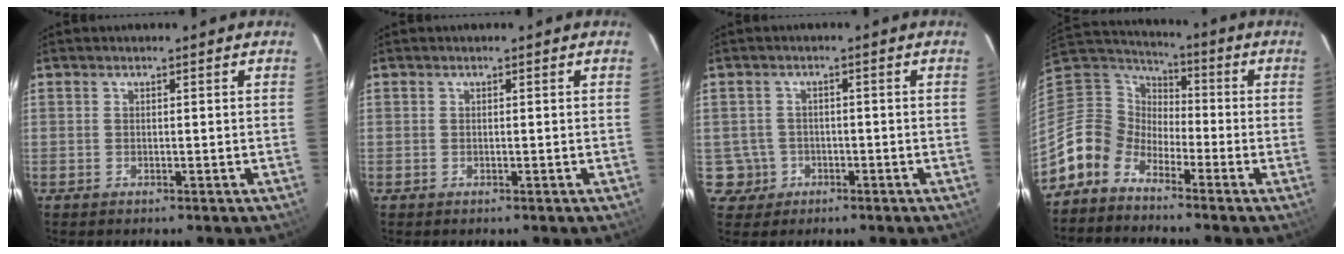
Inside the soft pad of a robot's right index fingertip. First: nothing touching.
{"total": 0.0}
{"total": 4.2, "force": [-1.3, 4.0, 0.0], "torque": [-0.006, 0.017, -0.019]}
{"total": 9.7, "force": [-6.9, 6.4, 2.0], "torque": [-0.054, 0.029, -0.159]}